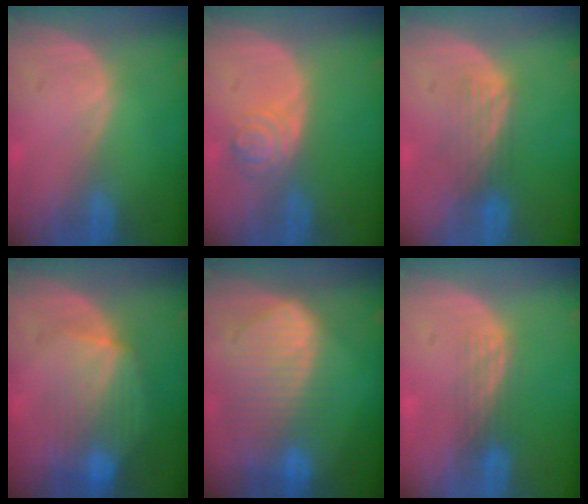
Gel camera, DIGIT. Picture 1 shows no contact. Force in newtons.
{"total": 3.9, "press": 3.7, "slide": 1.1}
{"total": 4.2, "press": 3.6, "slide": 2.2}
{"total": 8.9, "press": 8.0, "slide": 3.9}
{"total": 10.5, "press": 9.1, "slide": 5.2}
{"total": 3.0, "press": 2.7, "slide": 1.3}